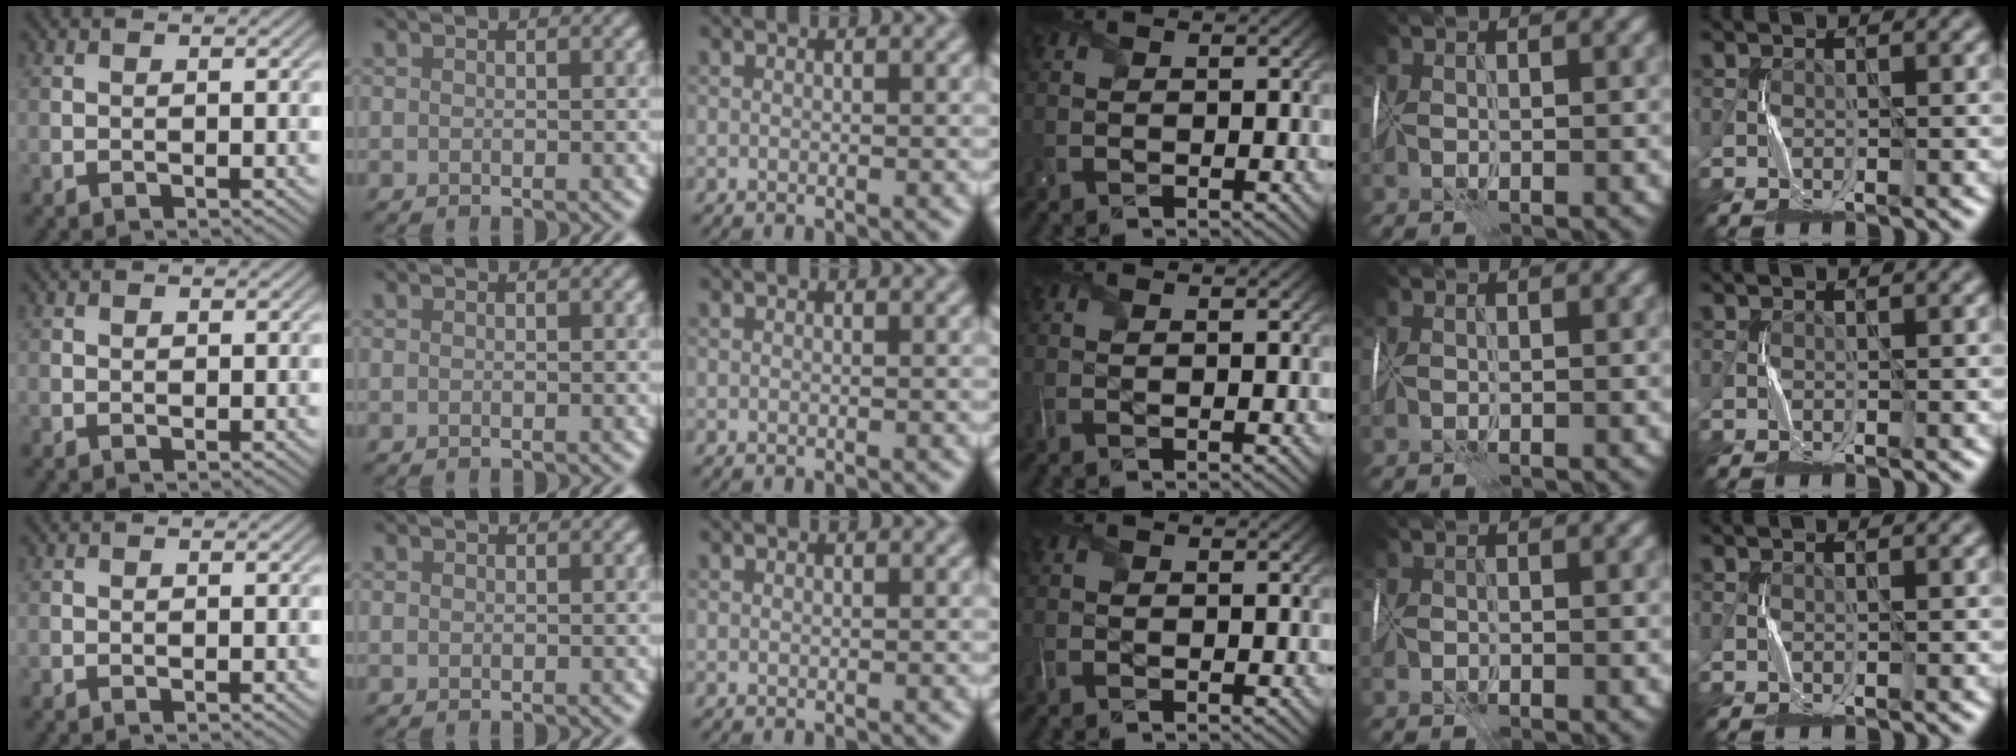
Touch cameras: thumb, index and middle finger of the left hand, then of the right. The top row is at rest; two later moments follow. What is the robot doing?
{"motion": "wrap", "object": "cellophane"}